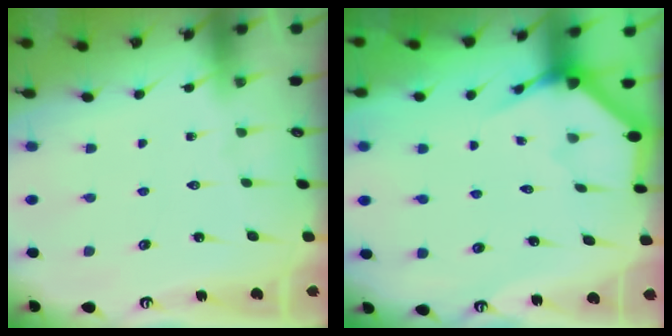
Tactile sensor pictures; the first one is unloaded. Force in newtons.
{"total": 3.6, "press": 3.5, "slide": 0.2}